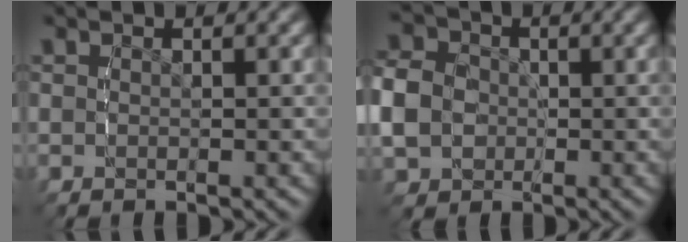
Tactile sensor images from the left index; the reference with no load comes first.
{"total": 7.6, "force": [-0.4, 6.7, 3.6], "torque": [-0.091, -0.015, -0.009]}